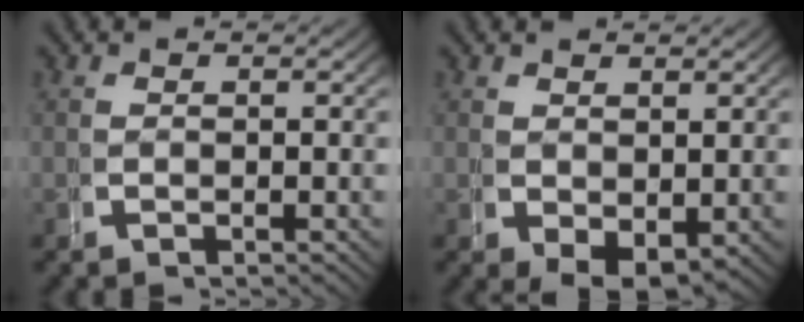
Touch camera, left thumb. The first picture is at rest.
{"total": 3.0, "force": [-0.1, 2.3, 1.9], "torque": [-0.031, -0.024, 0.020]}